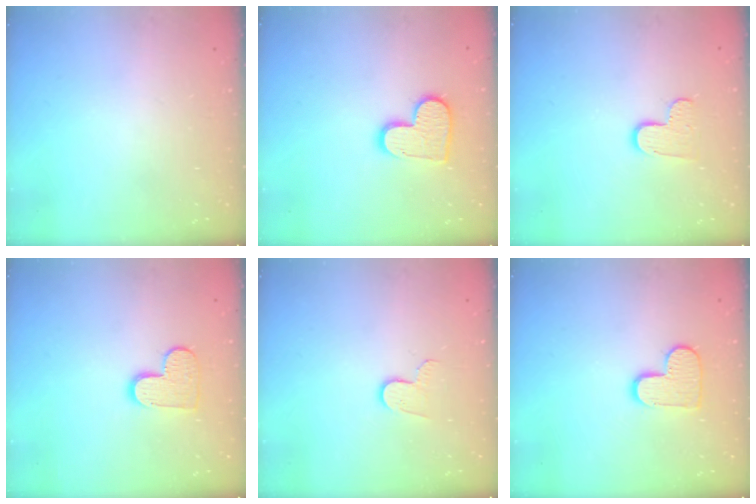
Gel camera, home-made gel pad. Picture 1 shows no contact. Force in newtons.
{"total": 11.4, "press": 11.3, "slide": 0.7}
{"total": 8.0, "press": 7.9, "slide": 0.6}
{"total": 8.8, "press": 8.8, "slide": 0.4}
{"total": 5.8, "press": 5.8, "slide": 0.5}
{"total": 9.6, "press": 9.6, "slide": 0.6}